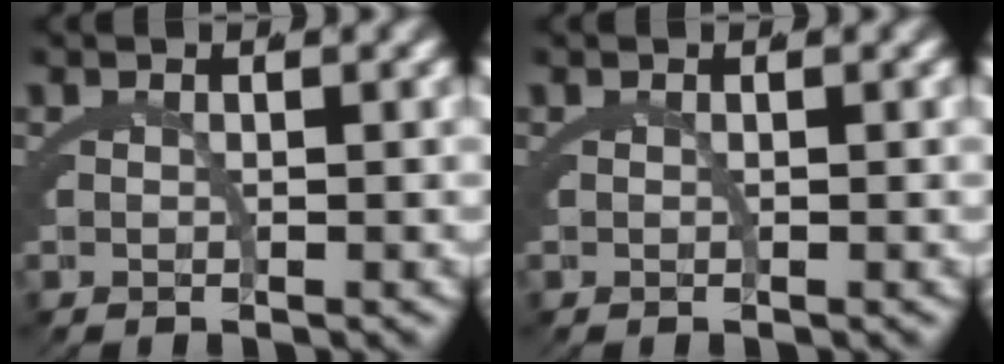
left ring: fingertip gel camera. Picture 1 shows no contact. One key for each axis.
{"total": 0.0}